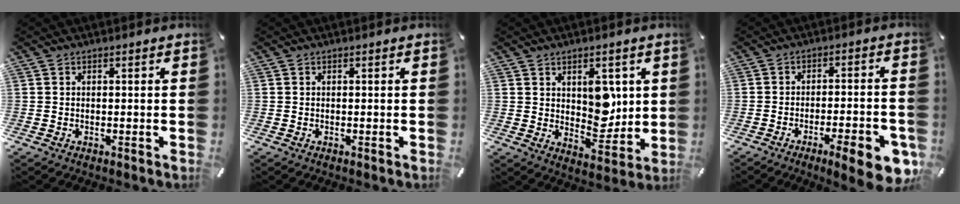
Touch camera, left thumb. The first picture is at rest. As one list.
[{"total": 0.0}, {"total": 8.8, "force": [3.0, 5.9, 5.7], "torque": [-0.062, -0.017, 0.052]}, {"total": 11.3, "force": [-5.8, 2.5, 9.4], "torque": [-0.140, 0.021, -0.086]}]